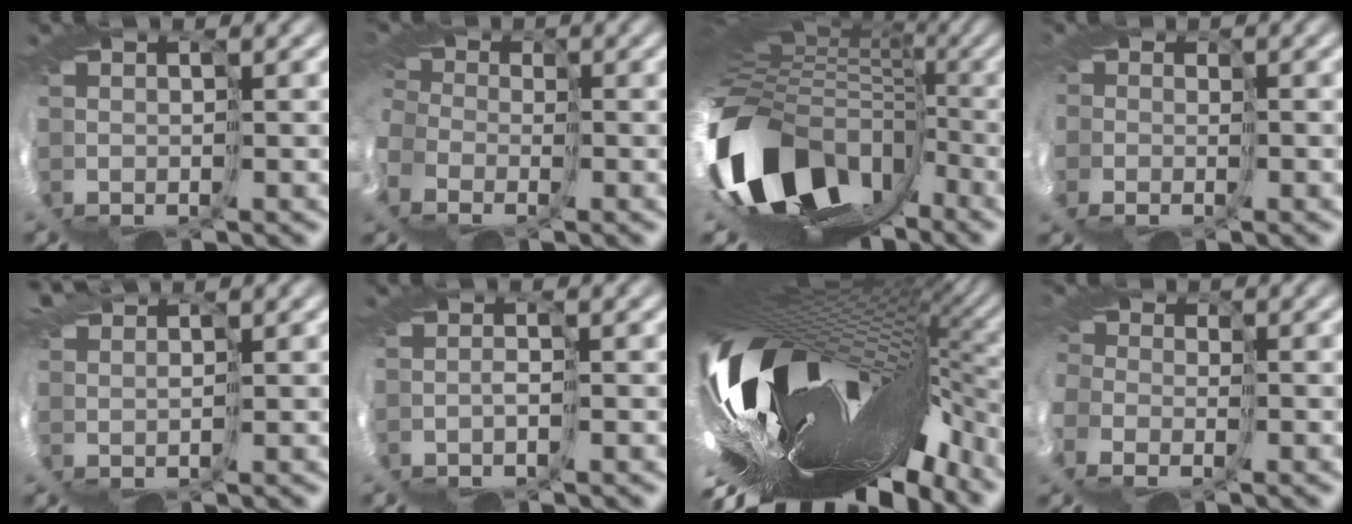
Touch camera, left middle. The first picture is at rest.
{"total": 11.9, "force": [-5.8, 8.8, 5.7], "torque": [-0.146, -0.039, -0.093]}
{"total": 15.9, "force": [-6.2, 11.1, 9.5], "torque": [-0.218, -0.041, -0.109]}
{"total": 12.2, "force": [-4.3, 10.0, 5.6], "torque": [-0.135, -0.028, -0.085]}
{"total": 2.2, "force": [1.9, -1.0, -0.3], "torque": [-0.001, 0.005, 0.020]}
{"total": 0.5, "force": [-0.1, -0.5, 0.1], "torque": [-0.007, -0.003, -0.011]}
{"total": 15.1, "force": [-4.8, 7.0, 12.5], "torque": [-0.218, -0.039, -0.073]}
{"total": 9.5, "force": [-4.5, 7.3, 4.2], "torque": [-0.104, -0.023, -0.083]}